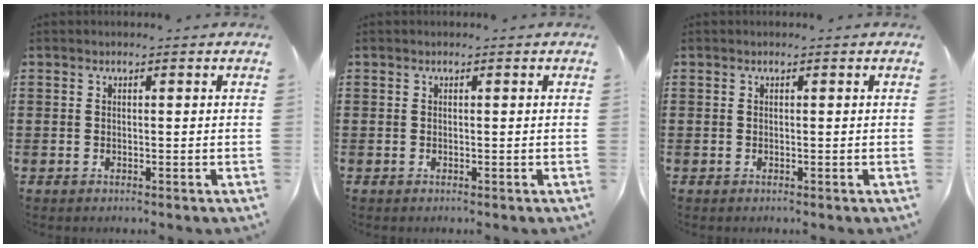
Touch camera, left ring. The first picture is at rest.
{"total": 0.0}
{"total": 0.0}